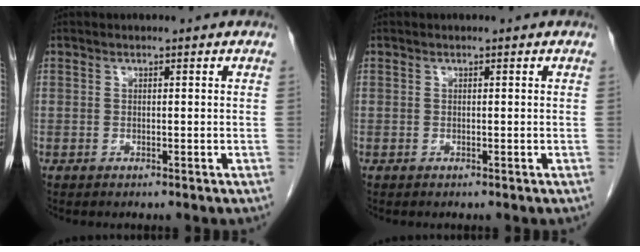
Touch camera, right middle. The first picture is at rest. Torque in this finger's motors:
{"motor_torque": [-0.12, 0.05, 0.01, 0.00]}